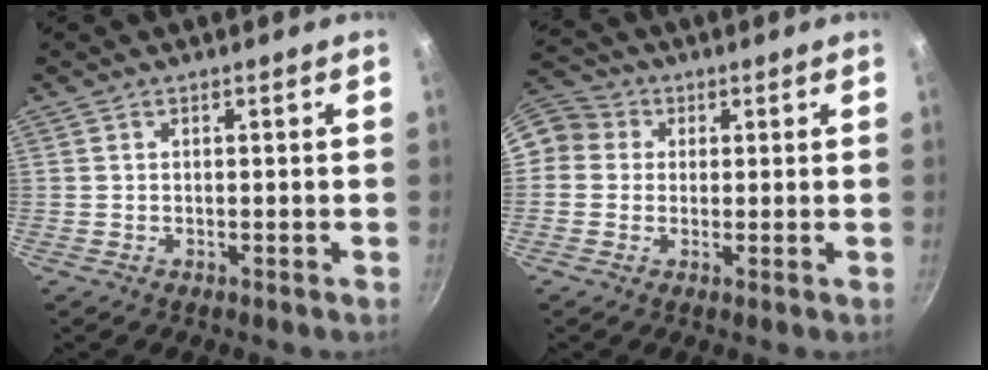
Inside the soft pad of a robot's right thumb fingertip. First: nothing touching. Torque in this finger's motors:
{"motor_torque": [-0.92, 1.03, 0.39, -0.24, 0.19]}